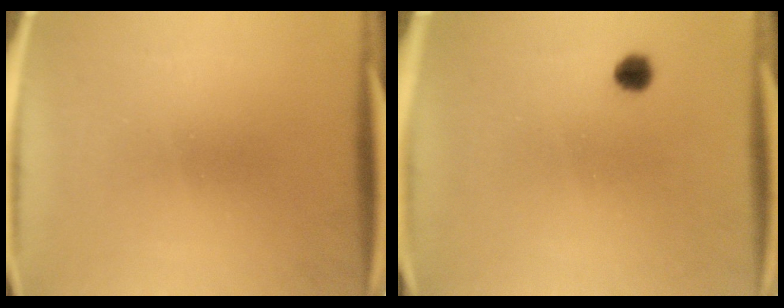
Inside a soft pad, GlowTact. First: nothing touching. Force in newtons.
{"total": 2.3}